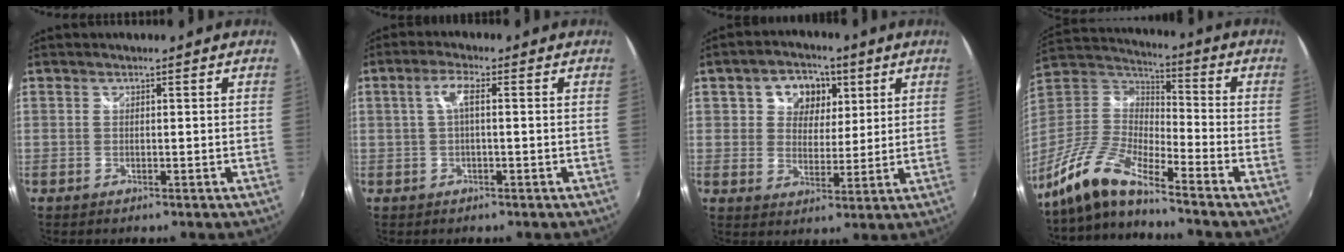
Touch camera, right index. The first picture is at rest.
{"total": 3.3, "force": [0.3, 0.6, 3.3], "torque": [-0.065, 0.008, 0.005]}
{"total": 8.9, "force": [3.2, 7.1, 4.3], "torque": [-0.081, 0.017, 0.052]}
{"total": 13.2, "force": [-10.6, 2.3, 7.6], "torque": [-0.166, -0.002, -0.220]}